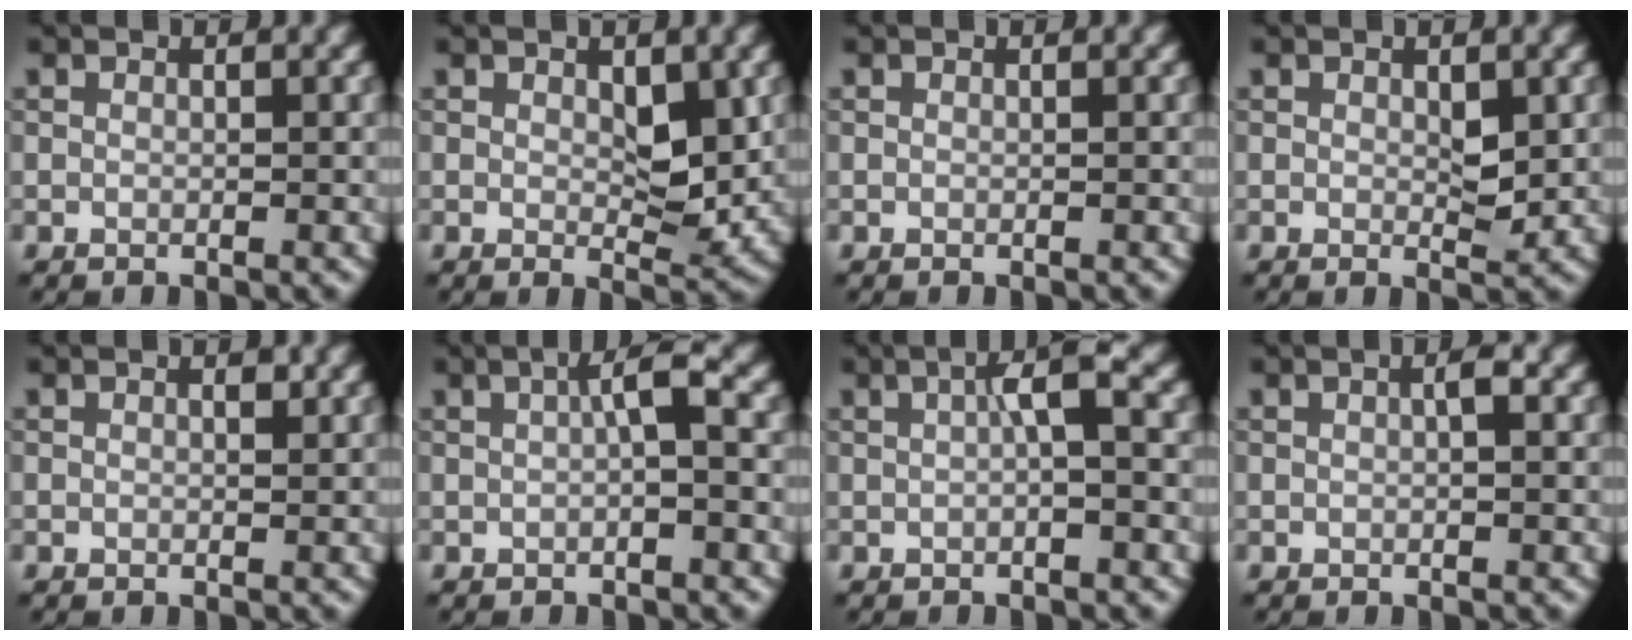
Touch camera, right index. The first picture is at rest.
{"total": 3.4, "force": [0.7, 1.6, 2.8], "torque": [-0.039, -0.011, 0.016]}
{"total": 0.0}
{"total": 1.8, "force": [0.3, 0.7, 1.6], "torque": [-0.022, -0.004, 0.007]}
{"total": 0.8, "force": [0.3, 0.2, 0.7], "torque": [-0.010, 0.001, 0.004]}
{"total": 2.4, "force": [0.3, 0.3, 2.4], "torque": [-0.040, 0.011, 0.003]}
{"total": 2.5, "force": [0.3, 0.3, 2.5], "torque": [-0.043, 0.012, 0.004]}
{"total": 1.1, "force": [0.2, 0.1, 1.1], "torque": [-0.019, 0.005, 0.003]}